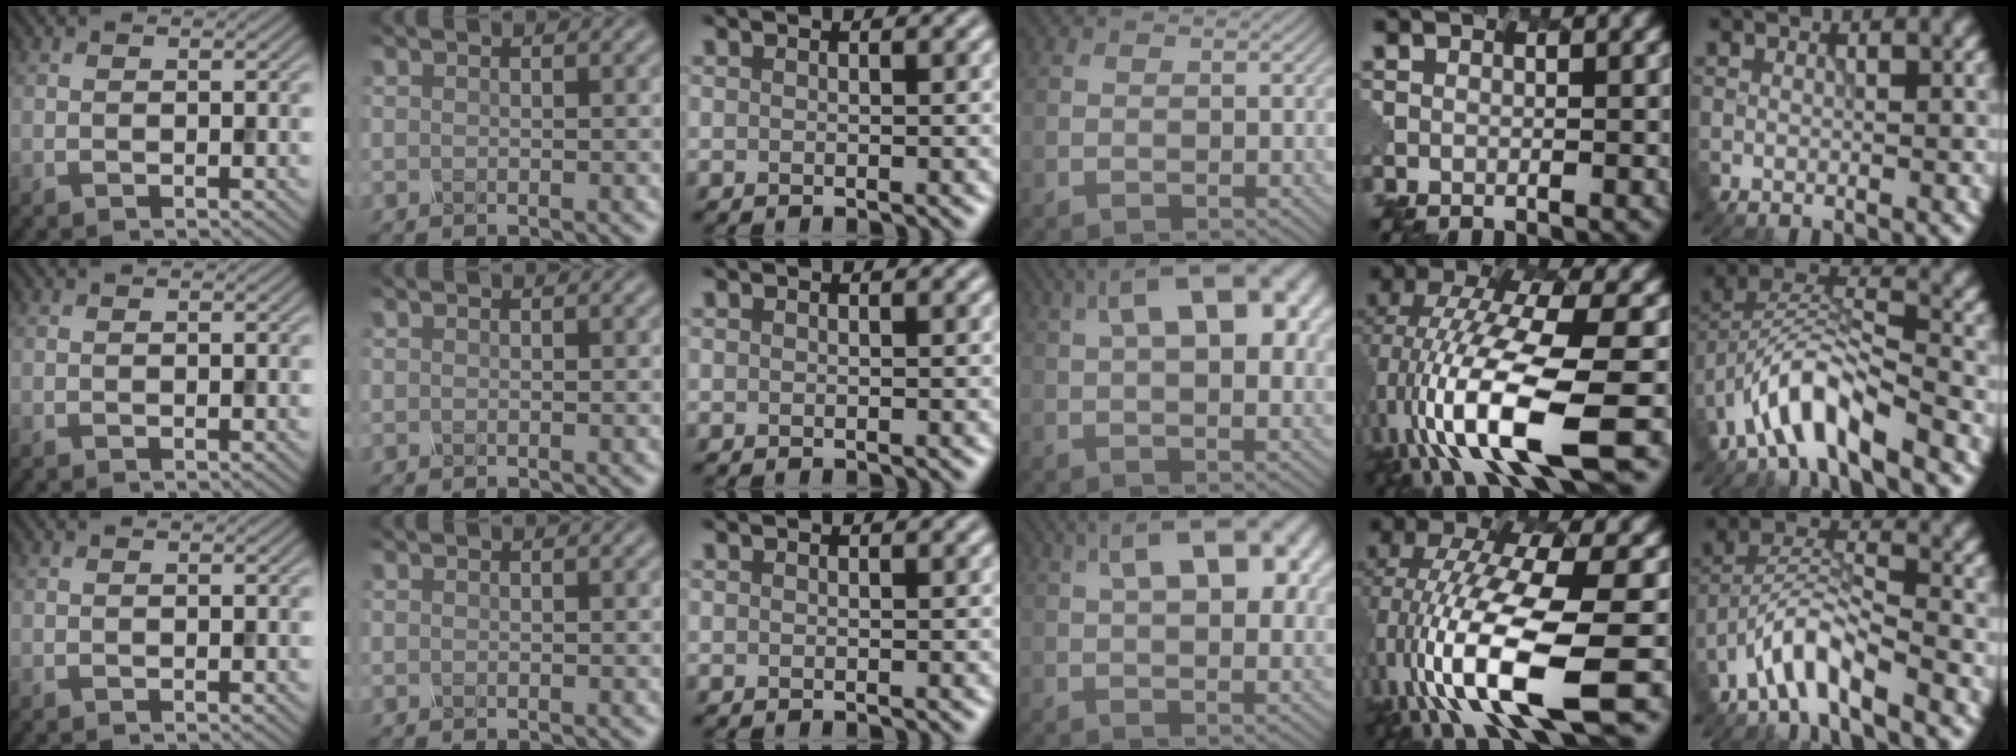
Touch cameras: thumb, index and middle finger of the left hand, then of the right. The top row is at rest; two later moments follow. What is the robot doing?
{"motion": "shake", "object": "salt shaker"}